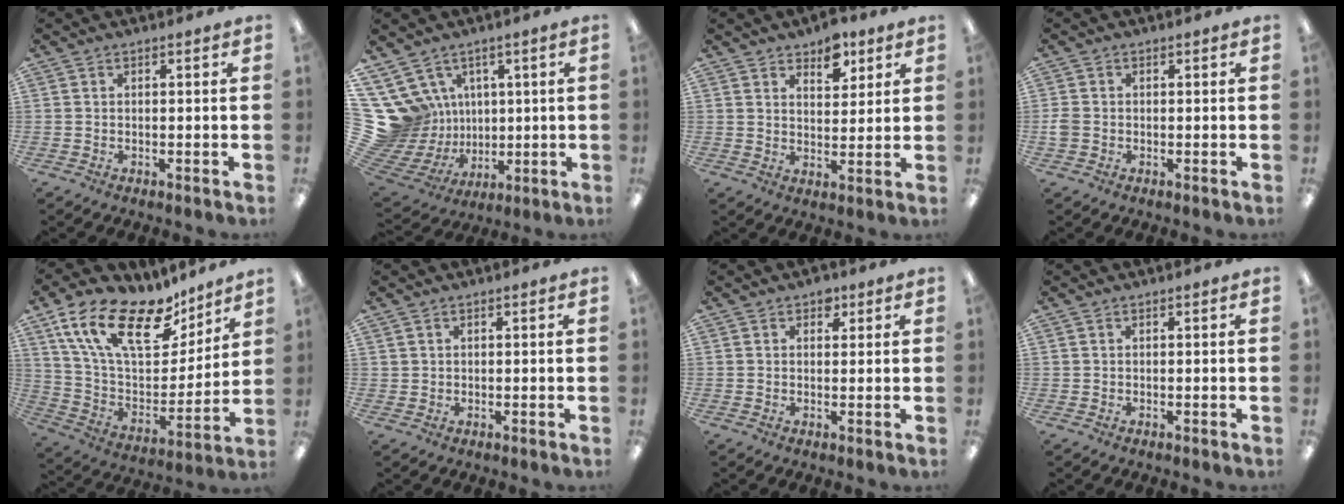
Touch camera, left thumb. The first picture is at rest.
{"total": 16.7, "force": [4.4, 15.0, 5.8], "torque": [-0.192, -0.037, 0.110]}
{"total": 6.8, "force": [5.0, 3.6, 2.9], "torque": [-0.024, -0.028, 0.083]}
{"total": 2.3, "force": [-0.4, 2.0, 1.2], "torque": [-0.018, 0.004, -0.006]}
{"total": 22.6, "force": [14.1, 10.6, 14.2], "torque": [-0.258, -0.076, 0.251]}
{"total": 1.0, "force": [0.5, 0.9, 0.0], "torque": [0.000, 0.002, 0.010]}
{"total": 2.5, "force": [1.4, 1.7, 1.0], "torque": [0.001, -0.006, 0.020]}
{"total": 0.0}